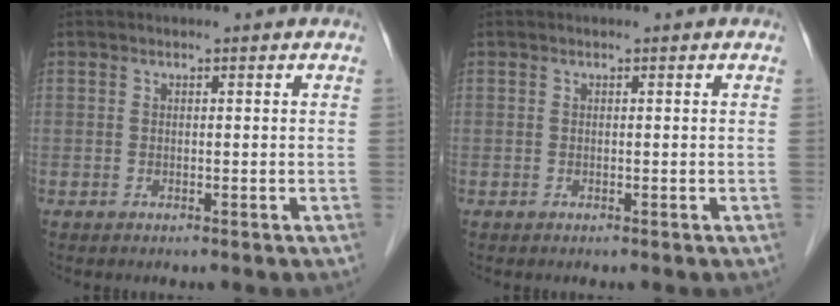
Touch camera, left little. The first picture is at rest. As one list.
[{"total": 0.0}]